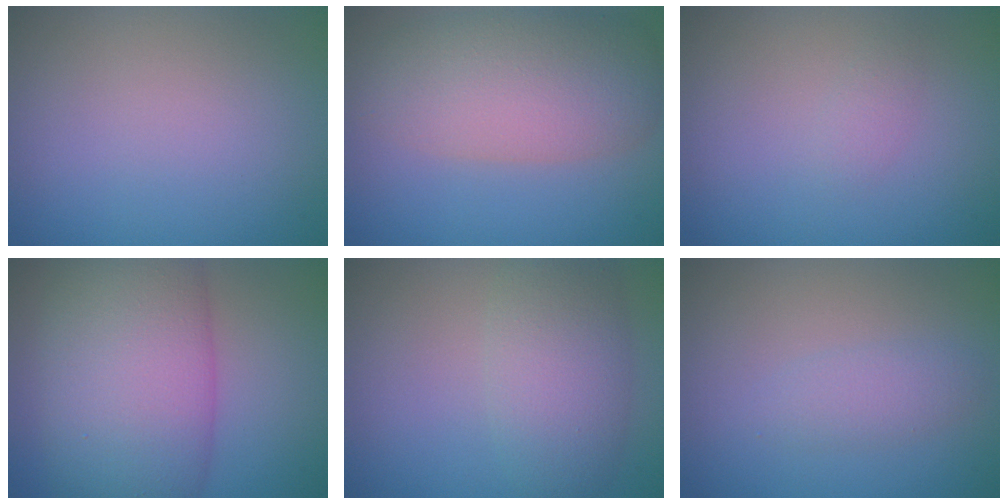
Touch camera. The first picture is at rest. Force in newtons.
{"total": 7.5, "press": 7.5, "slide": 0.3}
{"total": 0.8, "press": 0.8, "slide": 0.0}
{"total": 12.5, "press": 12.5, "slide": 0.2}
{"total": 4.8, "press": 4.8, "slide": 0.2}
{"total": 1.7, "press": 1.7, "slide": 0.0}